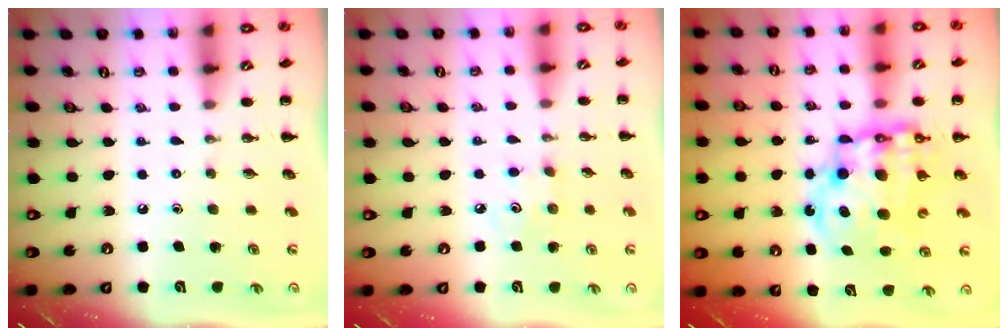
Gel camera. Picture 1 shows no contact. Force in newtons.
{"total": 4.7, "press": 4.6, "slide": 1.0}
{"total": 15.6, "press": 15.1, "slide": 3.6}